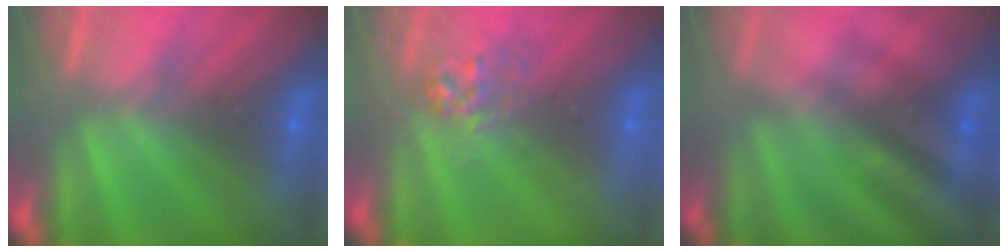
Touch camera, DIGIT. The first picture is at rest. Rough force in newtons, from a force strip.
{"total": 2.7}
{"total": 2.4}